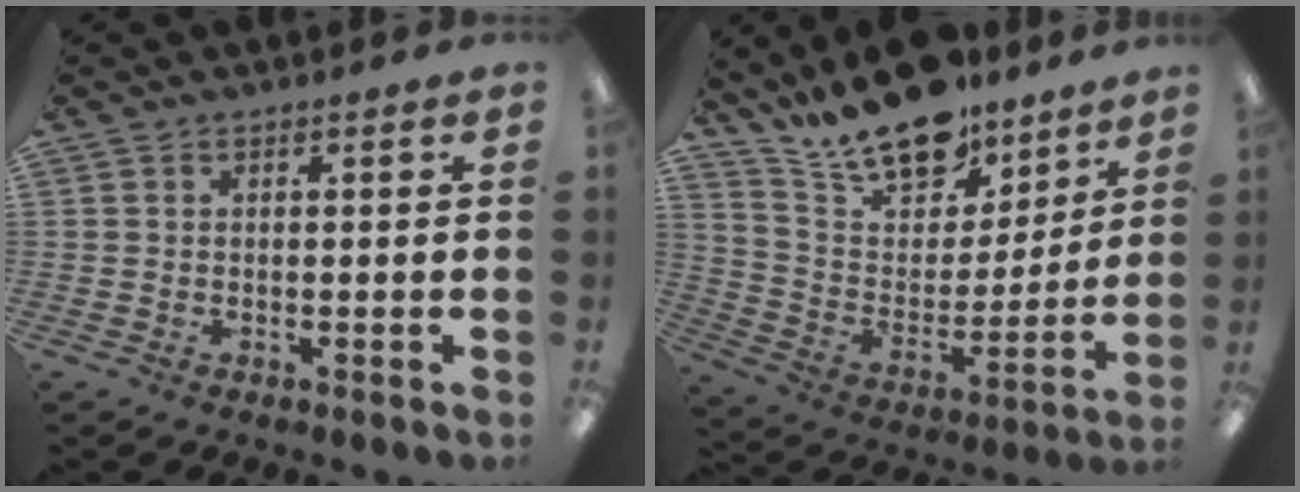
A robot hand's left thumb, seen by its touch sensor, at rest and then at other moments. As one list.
[{"total": 18.3, "force": [15.1, 7.7, 6.9], "torque": [-0.140, -0.104, 0.270]}]